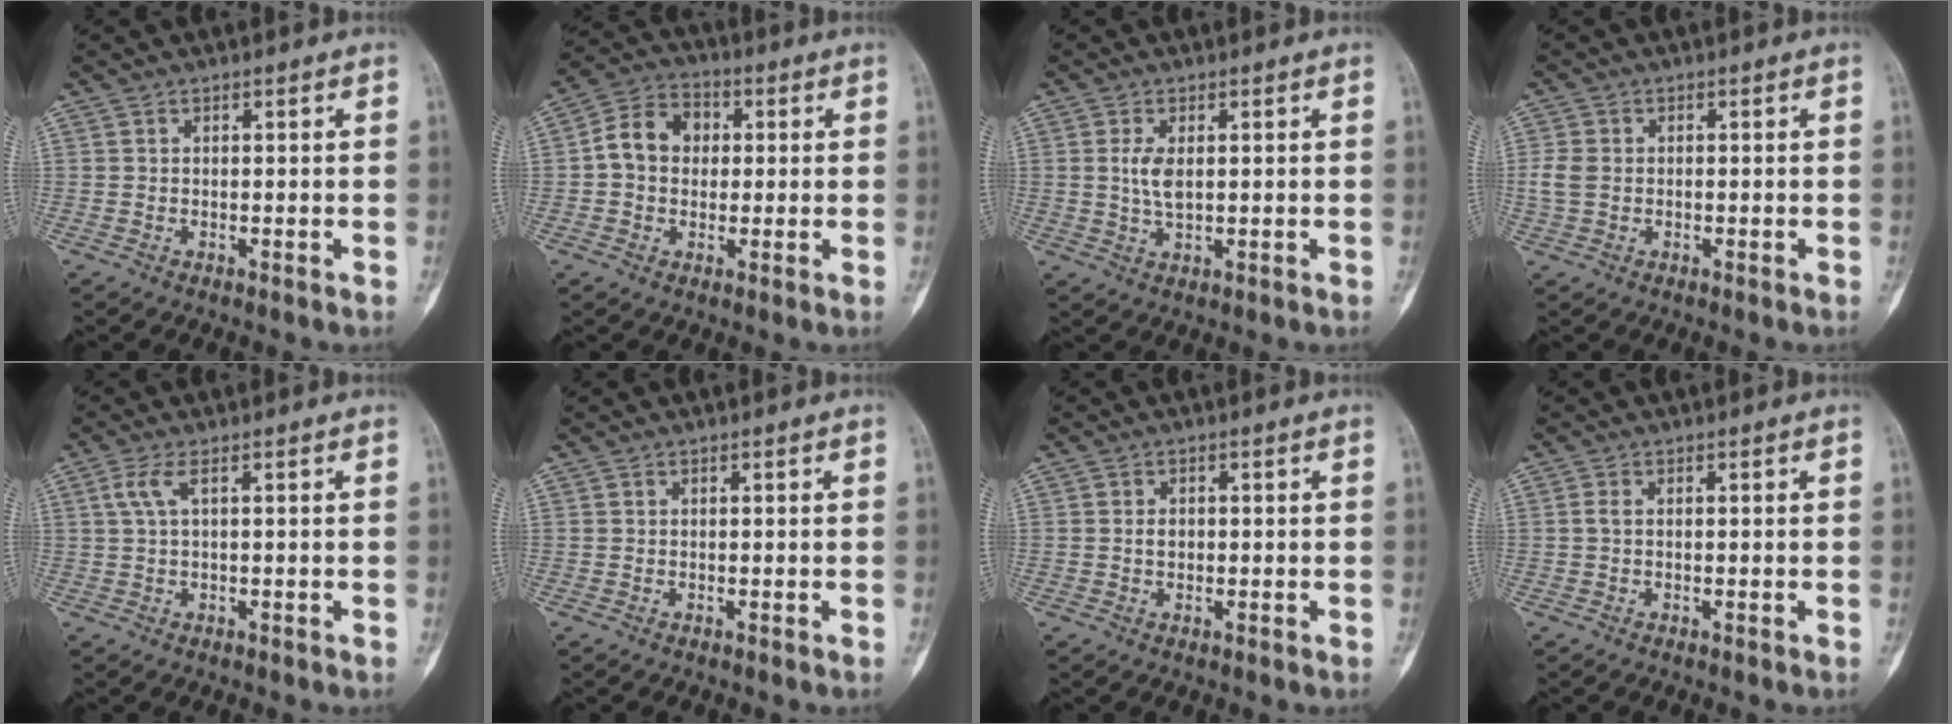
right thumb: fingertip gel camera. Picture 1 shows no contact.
{"total": 9.0, "force": [0.6, 7.3, 5.3], "torque": [-0.070, 0.024, -0.001]}
{"total": 3.9, "force": [0.6, 1.8, 3.5], "torque": [-0.075, -0.006, 0.016]}
{"total": 3.5, "force": [-0.1, 2.8, 2.1], "torque": [-0.050, 0.007, -0.002]}
{"total": 2.8, "force": [0.9, 0.7, 2.6], "torque": [-0.074, 0.012, 0.022]}
{"total": 0.0}
{"total": 1.6, "force": [0.0, 1.2, 1.1], "torque": [-0.012, 0.003, 0.000]}
{"total": 0.9, "force": [0.0, 0.5, 0.8], "torque": [-0.018, 0.000, -0.002]}